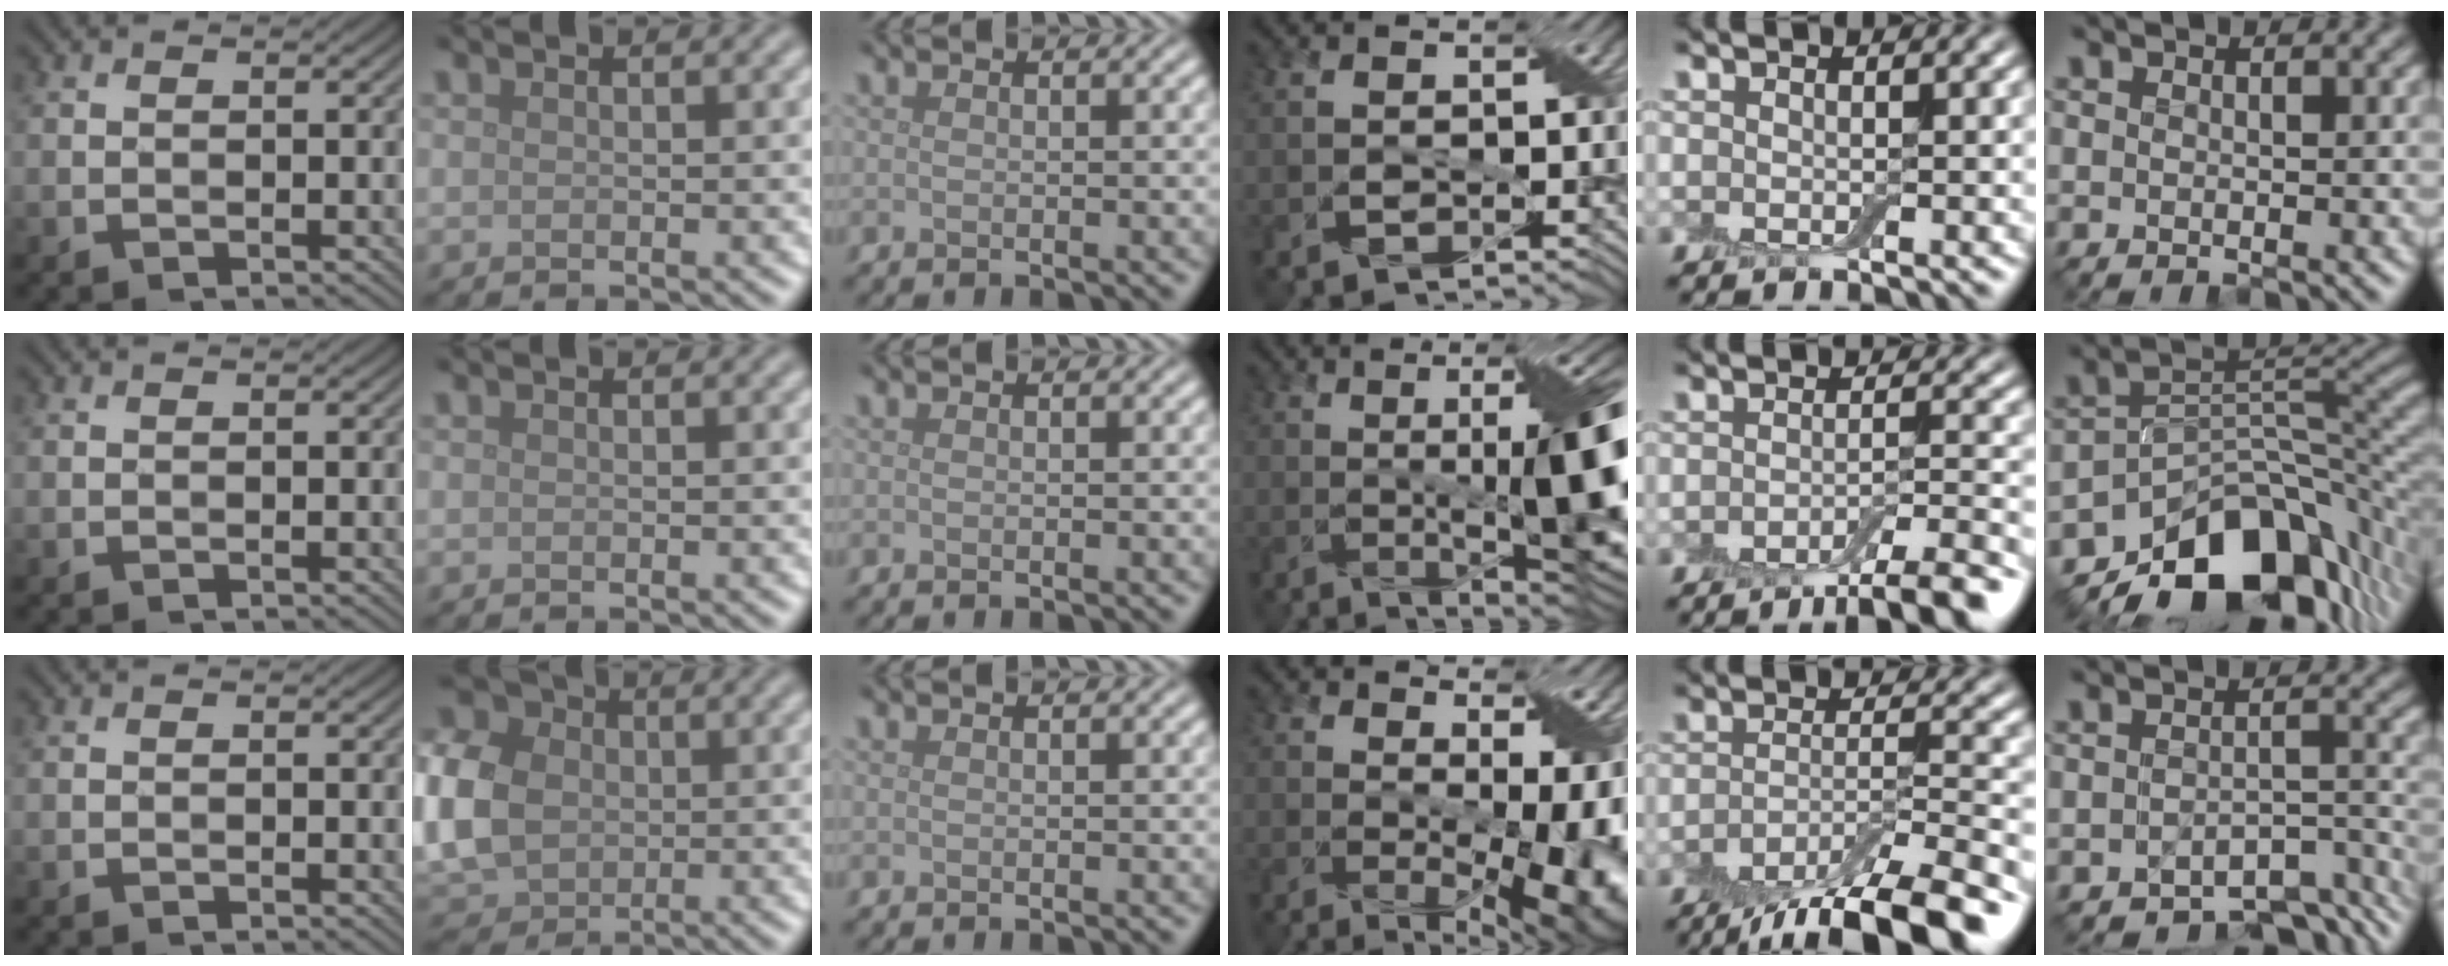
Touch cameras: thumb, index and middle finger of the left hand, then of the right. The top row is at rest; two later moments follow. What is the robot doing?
{"motion": "wrap", "object": "cling film"}